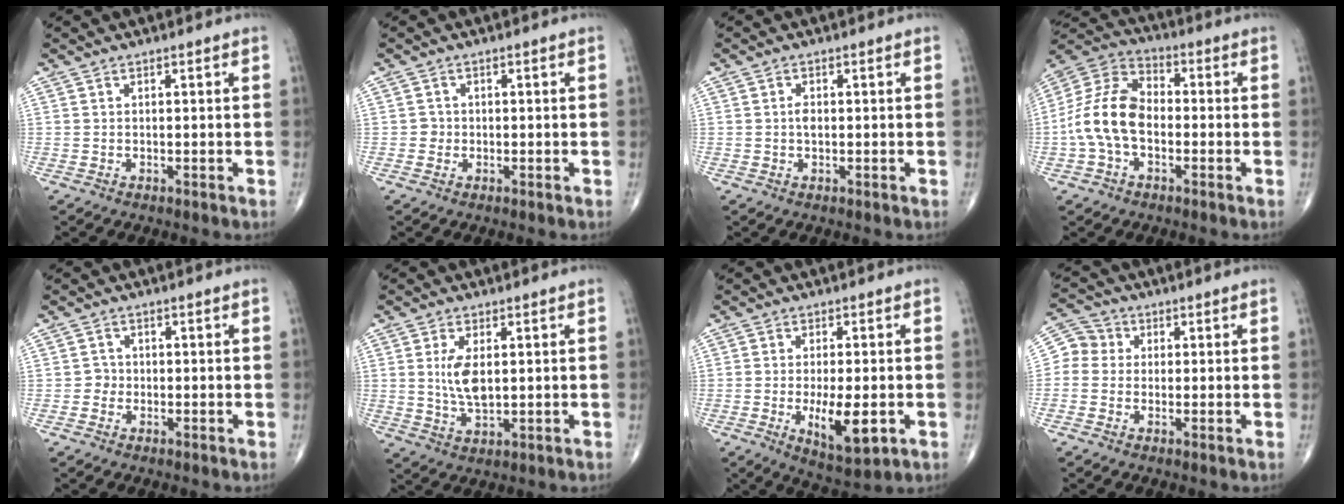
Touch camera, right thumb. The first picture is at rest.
{"total": 1.3, "force": [-0.3, 1.3, 0.2], "torque": [0.006, 0.006, -0.007]}
{"total": 1.5, "force": [0.0, 1.0, 1.2], "torque": [-0.016, 0.002, -0.002]}
{"total": 13.1, "force": [-2.2, 8.5, 9.7], "torque": [-0.186, 0.039, -0.051]}
{"total": 1.7, "force": [-0.5, 1.6, 0.3], "torque": [0.007, 0.008, -0.014]}
{"total": 5.3, "force": [1.0, 2.1, 4.7], "torque": [-0.095, -0.012, 0.025]}
{"total": 9.8, "force": [-2.4, 3.6, 8.8], "torque": [-0.136, -0.016, -0.032]}
{"total": 5.6, "force": [0.2, 5.3, 1.8], "torque": [-0.011, 0.014, -0.010]}